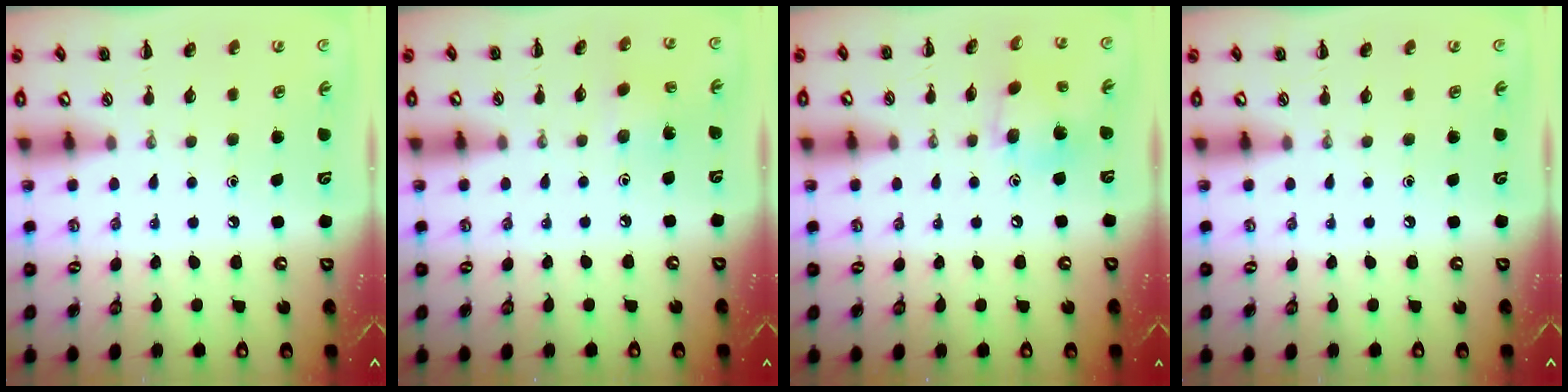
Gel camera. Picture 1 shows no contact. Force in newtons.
{"total": 3.3, "press": 3.2, "slide": 1.0}
{"total": 9.3, "press": 9.0, "slide": 2.2}
{"total": 0.0}